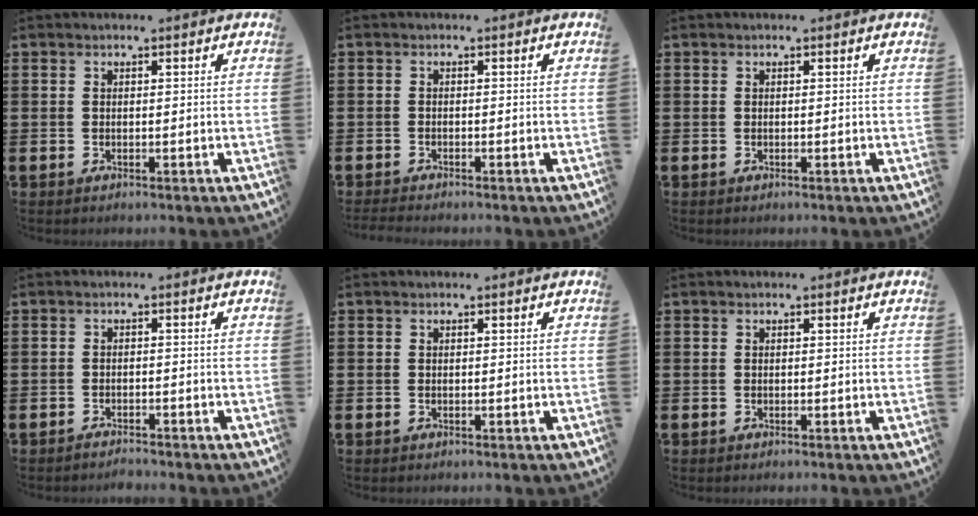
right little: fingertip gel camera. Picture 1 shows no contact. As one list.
[{"total": 0.8, "force": [-0.7, 0.0, 0.2], "torque": [-0.005, -0.002, -0.014]}, {"total": 0.0}, {"total": 1.4, "force": [-1.4, 0.0, 0.0], "torque": [-0.005, 0.002, -0.028]}, {"total": 0.0}, {"total": 0.0}]